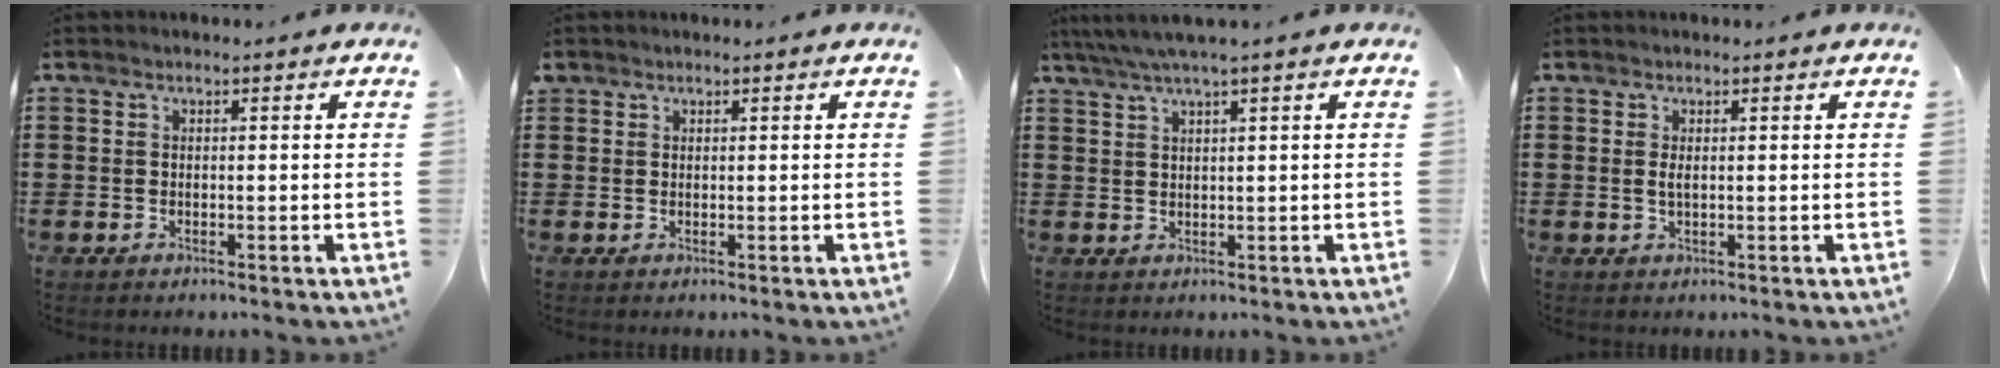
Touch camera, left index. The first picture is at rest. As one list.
[{"total": 0.7, "force": [0.5, 0.4, 0.1], "torque": [-0.004, 0.003, 0.011]}, {"total": 2.5, "force": [1.6, -0.2, 1.9], "torque": [-0.039, 0.002, 0.029]}, {"total": 1.3, "force": [0.3, 0.3, 1.2], "torque": [-0.025, 0.002, 0.005]}]